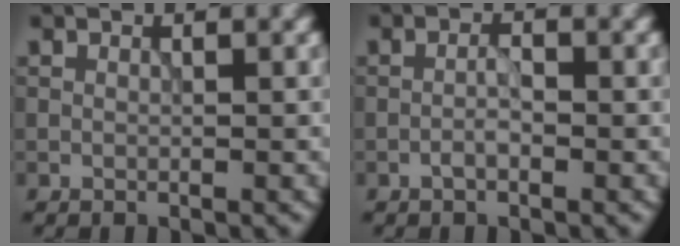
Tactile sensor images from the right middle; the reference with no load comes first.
{"total": 1.5, "force": [-0.8, 0.4, 1.2], "torque": [-0.023, 0.003, -0.020]}